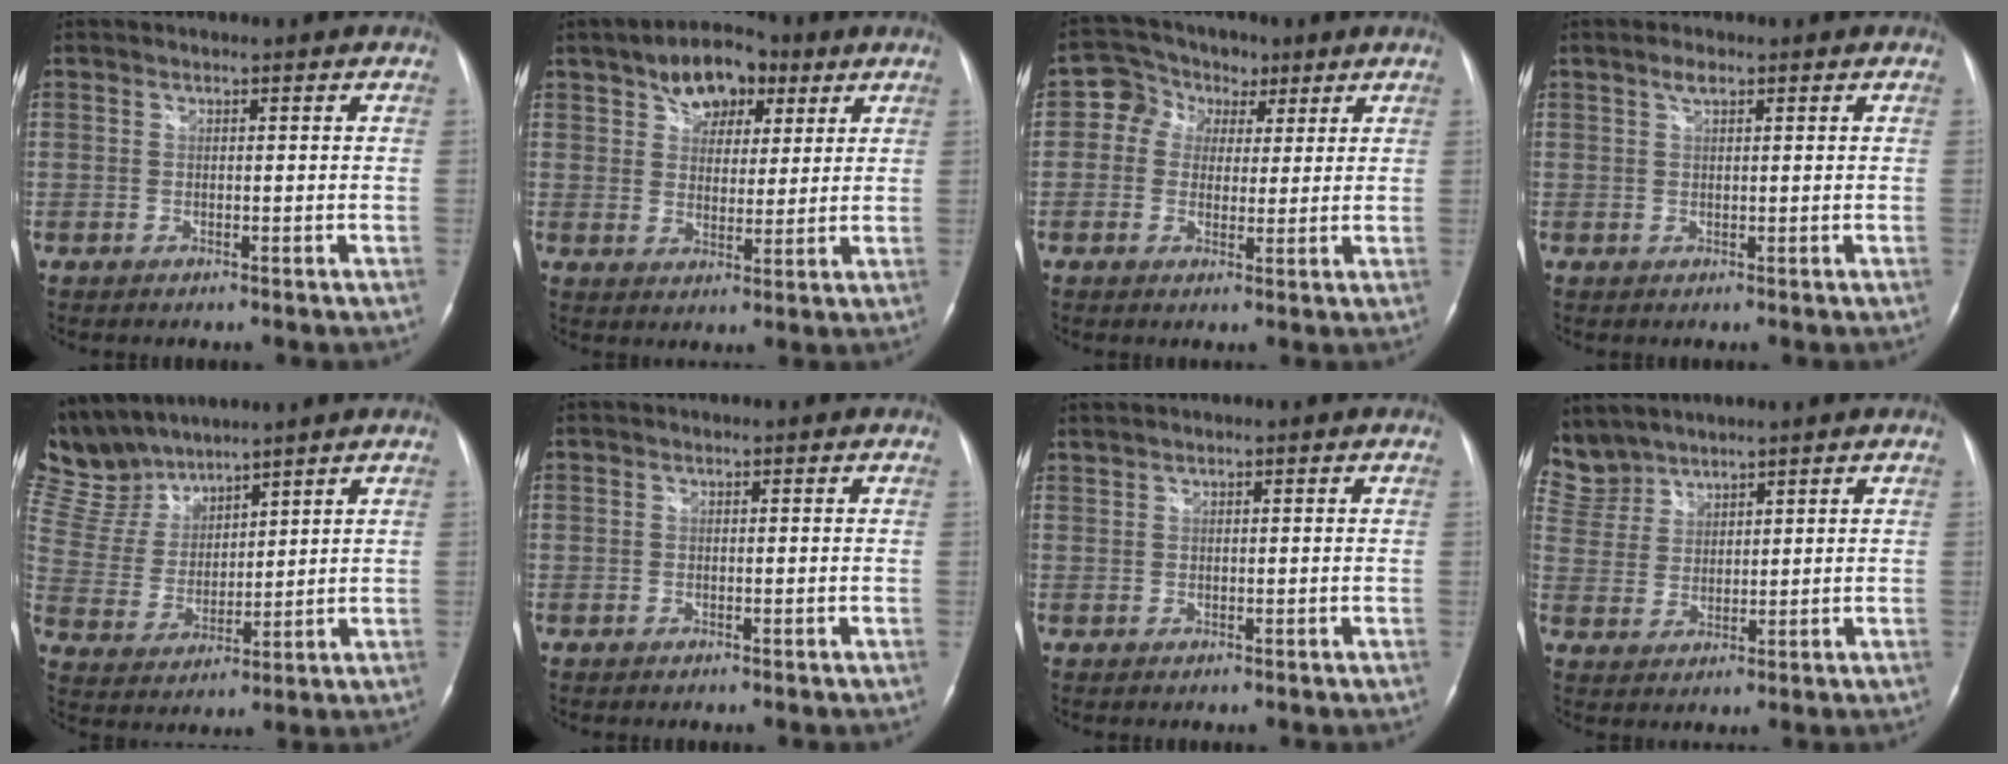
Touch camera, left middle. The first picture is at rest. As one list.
[{"total": 8.3, "force": [4.5, 4.9, 5.0], "torque": [-0.075, 0.020, 0.071]}, {"total": 6.4, "force": [2.2, 5.5, 2.3], "torque": [-0.040, 0.032, 0.036]}, {"total": 1.6, "force": [1.0, 0.5, 1.1], "torque": [-0.024, 0.004, 0.019]}, {"total": 9.7, "force": [9.2, 2.5, 1.7], "torque": [-0.060, 0.019, 0.201]}, {"total": 0.0}, {"total": 0.7, "force": [0.7, 0.0, 0.1], "torque": [-0.009, 0.008, 0.021]}, {"total": 7.4, "force": [6.8, 2.9, 0.0], "torque": [-0.011, 0.011, 0.154]}]